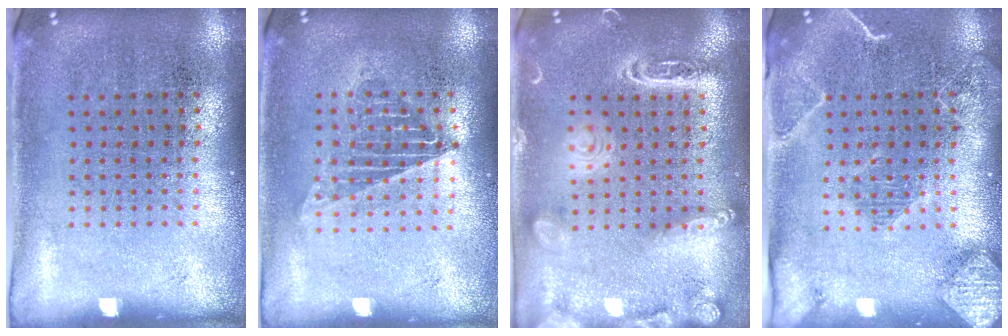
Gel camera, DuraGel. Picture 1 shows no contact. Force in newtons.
{"total": 1.3, "press": 1.2, "slide": 0.5}
{"total": 2.1, "press": 2.1, "slide": 0.1}
{"total": 2.2, "press": 2.1, "slide": 0.6}